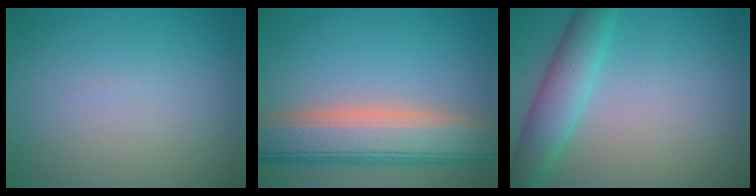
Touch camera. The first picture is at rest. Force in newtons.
{"total": 8.6, "press": 8.6, "slide": 0.8}
{"total": 4.2, "press": 4.2, "slide": 0.2}